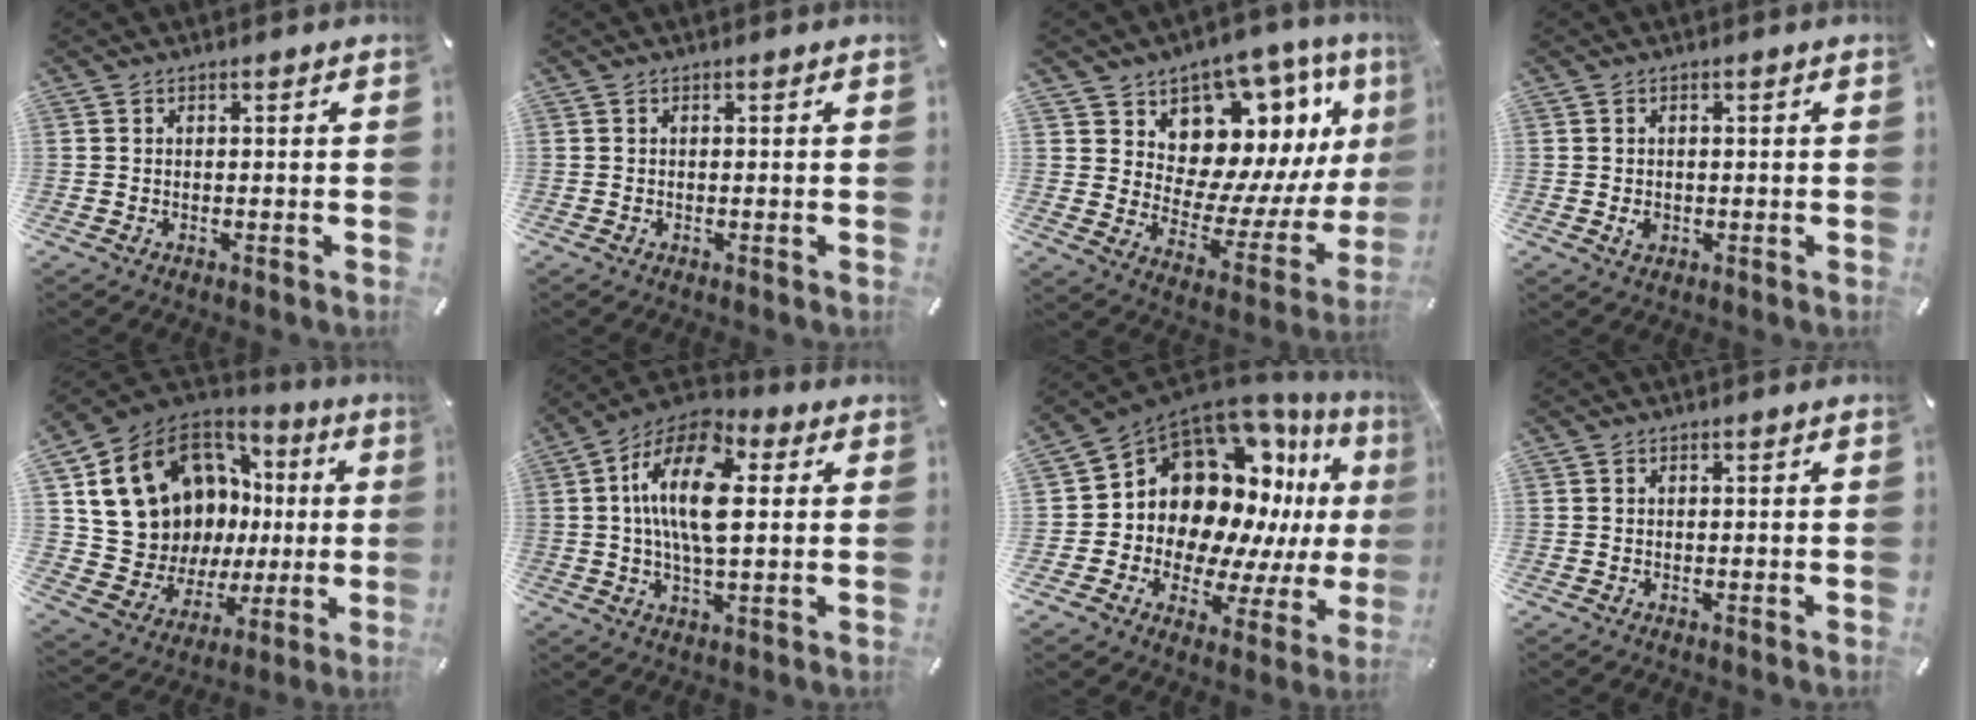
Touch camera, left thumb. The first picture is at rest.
{"total": 0.0}
{"total": 14.0, "force": [8.4, 9.6, 5.7], "torque": [-0.087, -0.097, 0.157]}
{"total": 1.8, "force": [-0.2, 1.4, 1.1], "torque": [-0.014, 0.000, -0.005]}
{"total": 18.3, "force": [6.9, 14.5, 8.7], "torque": [-0.170, -0.054, 0.161]}
{"total": 16.3, "force": [2.8, 8.2, 13.8], "torque": [-0.274, 0.002, 0.045]}
{"total": 17.5, "force": [5.1, 13.4, 10.0], "torque": [-0.177, -0.078, 0.111]}
{"total": 0.0}